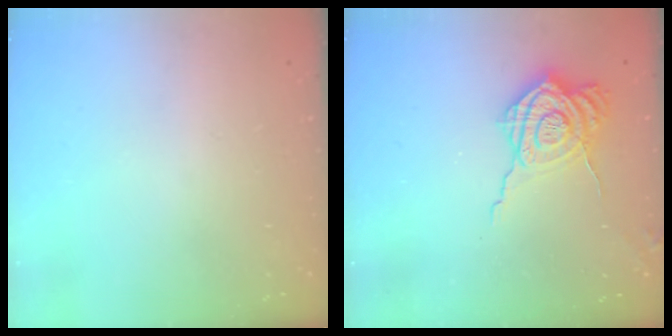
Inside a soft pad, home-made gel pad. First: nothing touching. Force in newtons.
{"total": 10.9, "press": 10.9, "slide": 1.0}